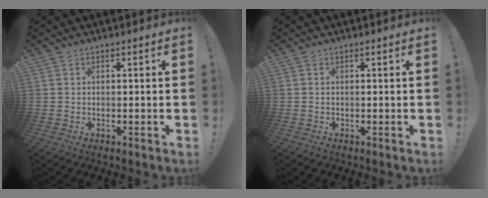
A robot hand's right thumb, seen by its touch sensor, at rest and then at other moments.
{"total": 0.0}